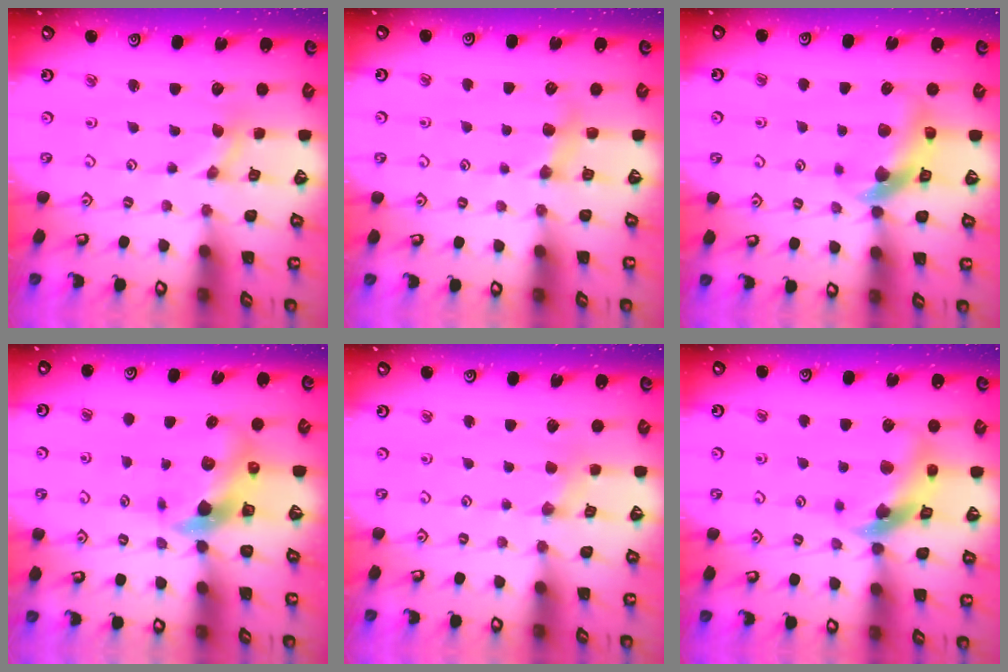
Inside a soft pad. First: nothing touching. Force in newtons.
{"total": 6.1, "press": 6.1, "slide": 0.5}
{"total": 9.9, "press": 9.8, "slide": 1.6}
{"total": 7.9, "press": 7.8, "slide": 1.3}
{"total": 1.4, "press": 1.4, "slide": 0.3}
{"total": 11.0, "press": 10.9, "slide": 1.5}